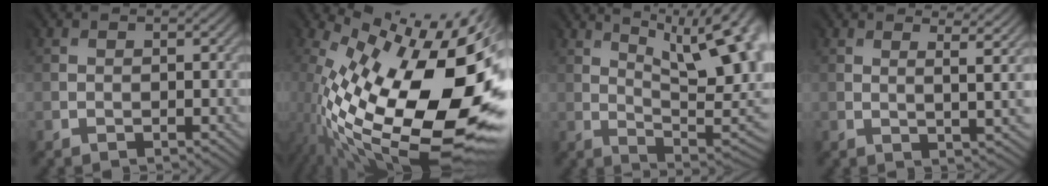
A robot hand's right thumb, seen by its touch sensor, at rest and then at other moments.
{"total": 18.7, "force": [-0.6, 8.0, 16.8], "torque": [-0.304, -0.054, 0.005]}
{"total": 17.0, "force": [5.9, 6.5, 14.5], "torque": [-0.195, 0.041, 0.102]}
{"total": 4.3, "force": [2.7, 0.6, 3.2], "torque": [-0.042, 0.009, 0.034]}